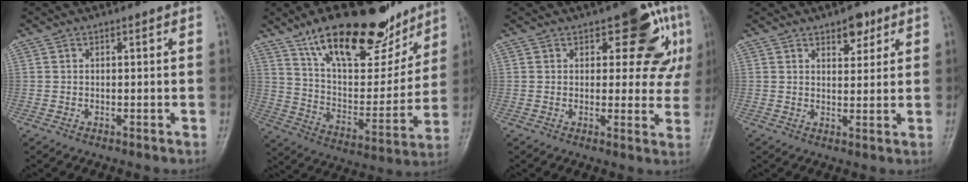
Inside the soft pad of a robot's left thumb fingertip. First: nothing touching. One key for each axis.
{"total": 23.8, "fx": 15.9, "fy": 10.0, "fz": 14.6, "tx": -0.180, "ty": -0.062, "tz": 0.264}
{"total": 12.3, "fx": 4.6, "fy": 5.9, "fz": 9.8, "tx": -0.062, "ty": -0.010, "tz": 0.050}
{"total": 4.5, "fx": 2.8, "fy": 2.4, "fz": 2.6, "tx": -0.015, "ty": -0.015, "tz": 0.039}